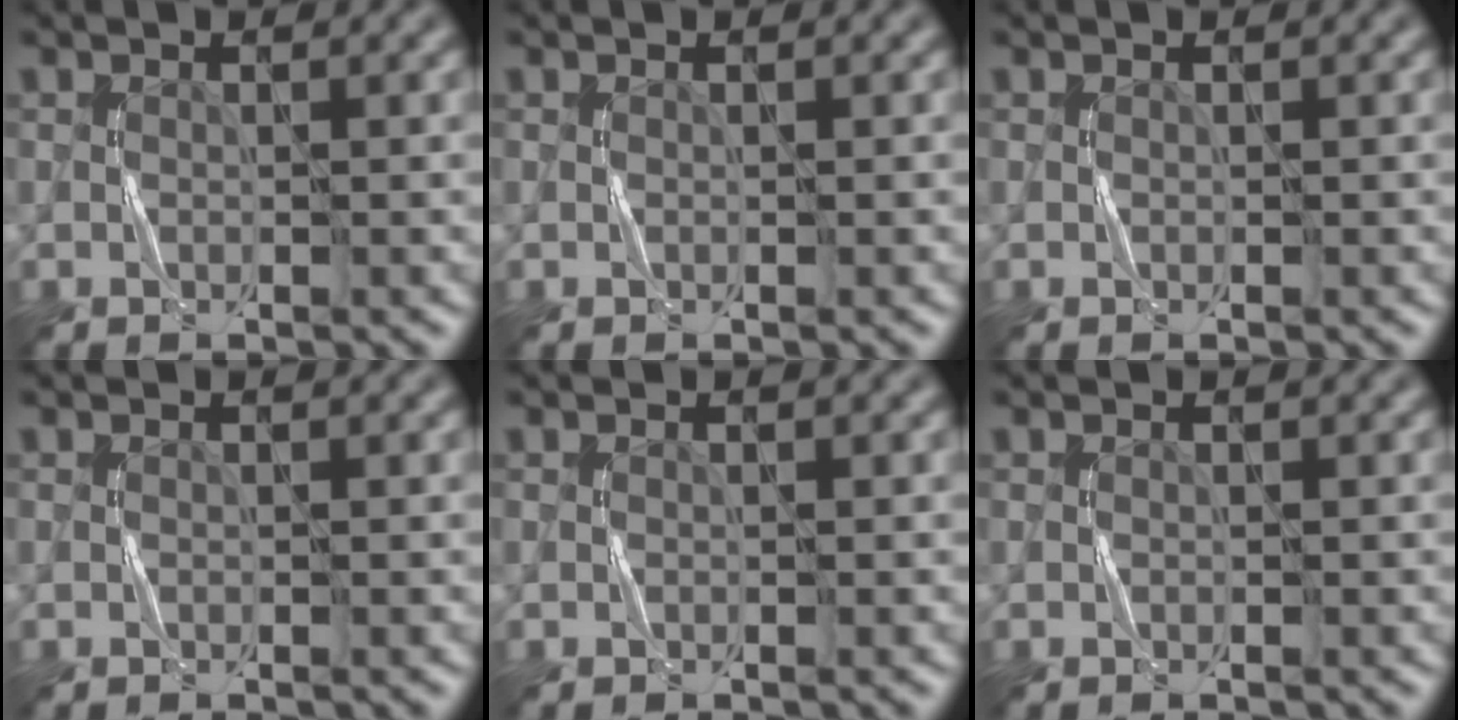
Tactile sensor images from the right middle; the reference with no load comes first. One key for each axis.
{"total": 0.0}
{"total": 0.0}
{"total": 0.0}
{"total": 0.0}
{"total": 0.0}